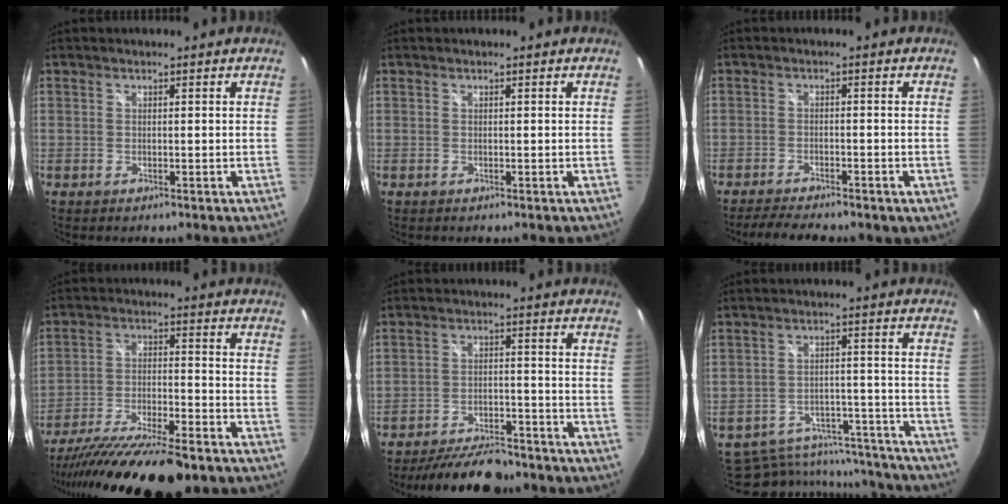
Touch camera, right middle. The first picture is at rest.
{"total": 0.0}
{"total": 7.3, "force": [-5.8, 1.9, 4.0], "torque": [-0.086, -0.013, -0.091]}
{"total": 20.1, "force": [-16.5, 2.9, 11.0], "torque": [-0.210, -0.058, -0.271]}
{"total": 14.0, "force": [-12.2, 4.1, 5.7], "torque": [-0.121, -0.002, -0.173]}
{"total": 17.9, "force": [-15.9, 6.9, 4.7], "torque": [-0.093, 0.026, -0.189]}